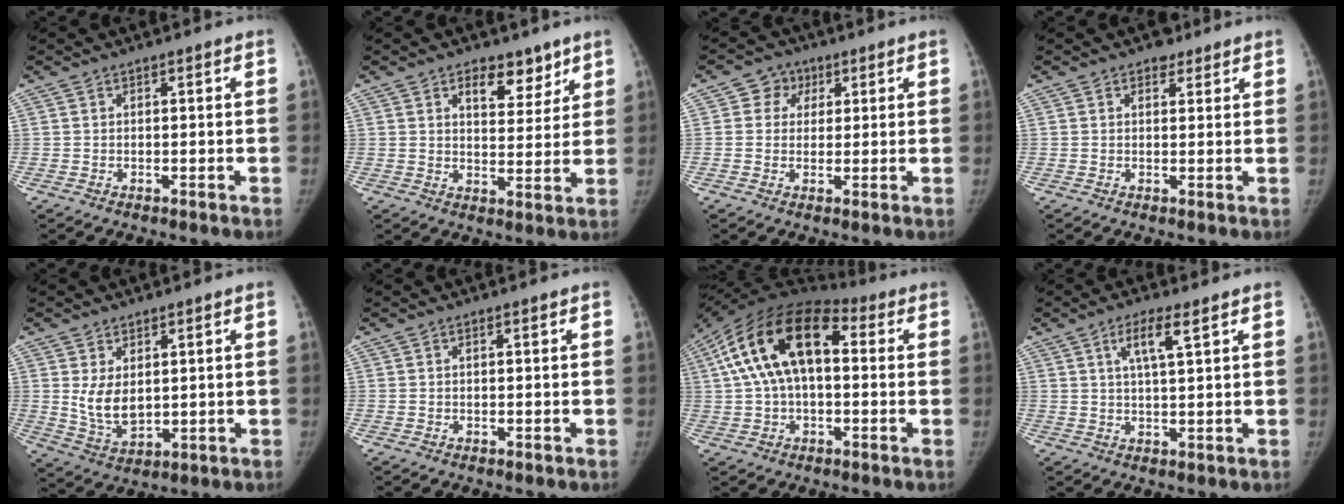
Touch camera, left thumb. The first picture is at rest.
{"total": 7.5, "force": [4.8, 4.2, 4.0], "torque": [-0.020, -0.029, 0.071]}
{"total": 4.6, "force": [1.6, 4.2, 1.1], "torque": [0.014, 0.002, 0.019]}
{"total": 2.6, "force": [1.7, 1.7, 0.8], "torque": [0.010, -0.008, 0.020]}
{"total": 6.8, "force": [1.6, 4.4, 4.9], "torque": [-0.072, -0.021, 0.045]}
{"total": 0.0}
{"total": 18.7, "force": [3.4, 10.5, 15.1], "torque": [-0.272, 0.043, 0.045]}
{"total": 5.2, "force": [2.6, 0.9, 4.4], "torque": [-0.081, -0.006, 0.049]}